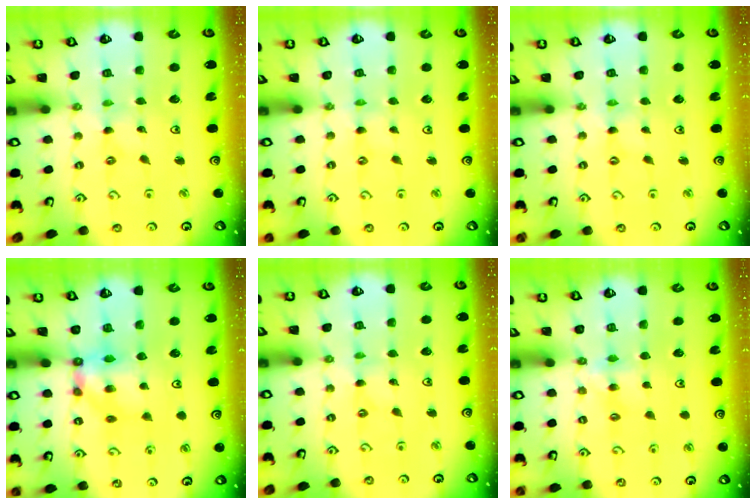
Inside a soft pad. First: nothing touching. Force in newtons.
{"total": 0.0}
{"total": 0.0}
{"total": 7.3, "press": 7.2, "slide": 0.4}
{"total": 0.8, "press": 0.8, "slide": 0.1}
{"total": 4.2, "press": 4.1, "slide": 0.6}